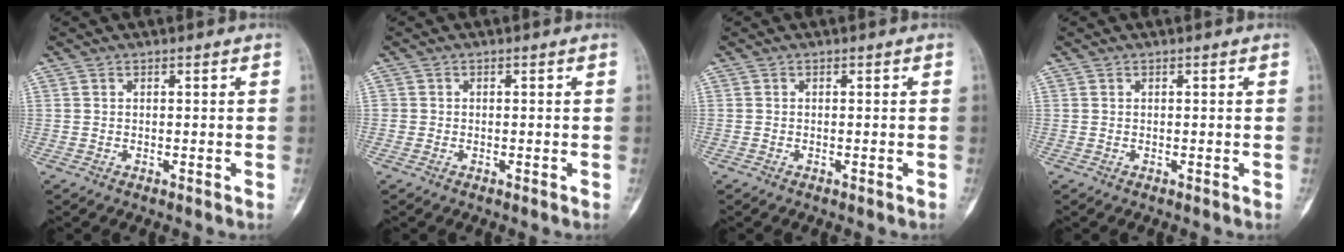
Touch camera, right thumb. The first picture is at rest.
{"total": 0.7, "force": [-0.2, 0.7, 0.0], "torque": [0.009, 0.006, -0.007]}
{"total": 0.0}
{"total": 0.0}